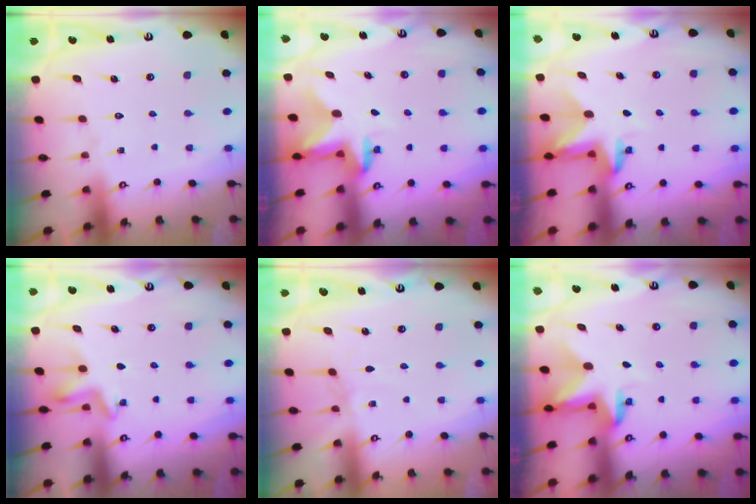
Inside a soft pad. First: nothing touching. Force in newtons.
{"total": 2.7, "press": 2.6, "slide": 0.5}
{"total": 3.6, "press": 3.6, "slide": 0.2}
{"total": 3.8, "press": 3.7, "slide": 0.8}
{"total": 0.0}
{"total": 3.4, "press": 3.4, "slide": 0.1}